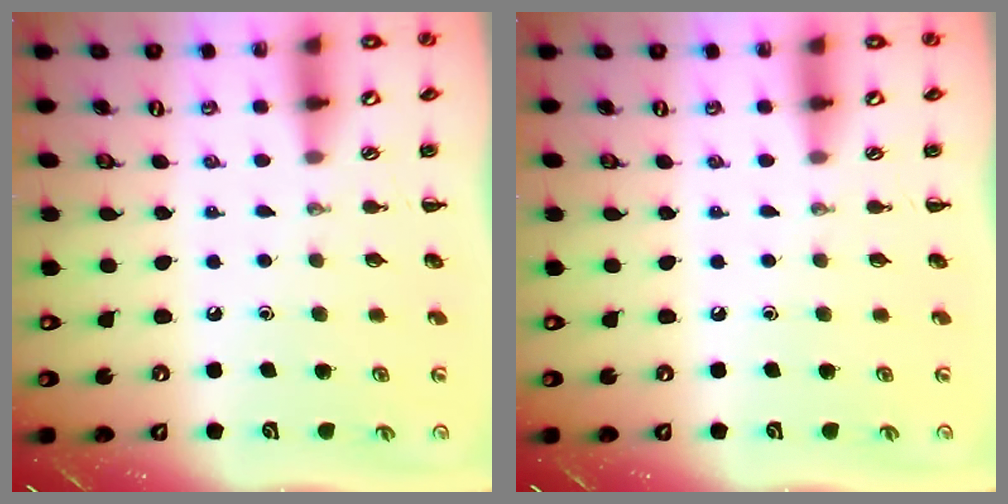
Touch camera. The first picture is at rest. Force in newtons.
{"total": 0.0}